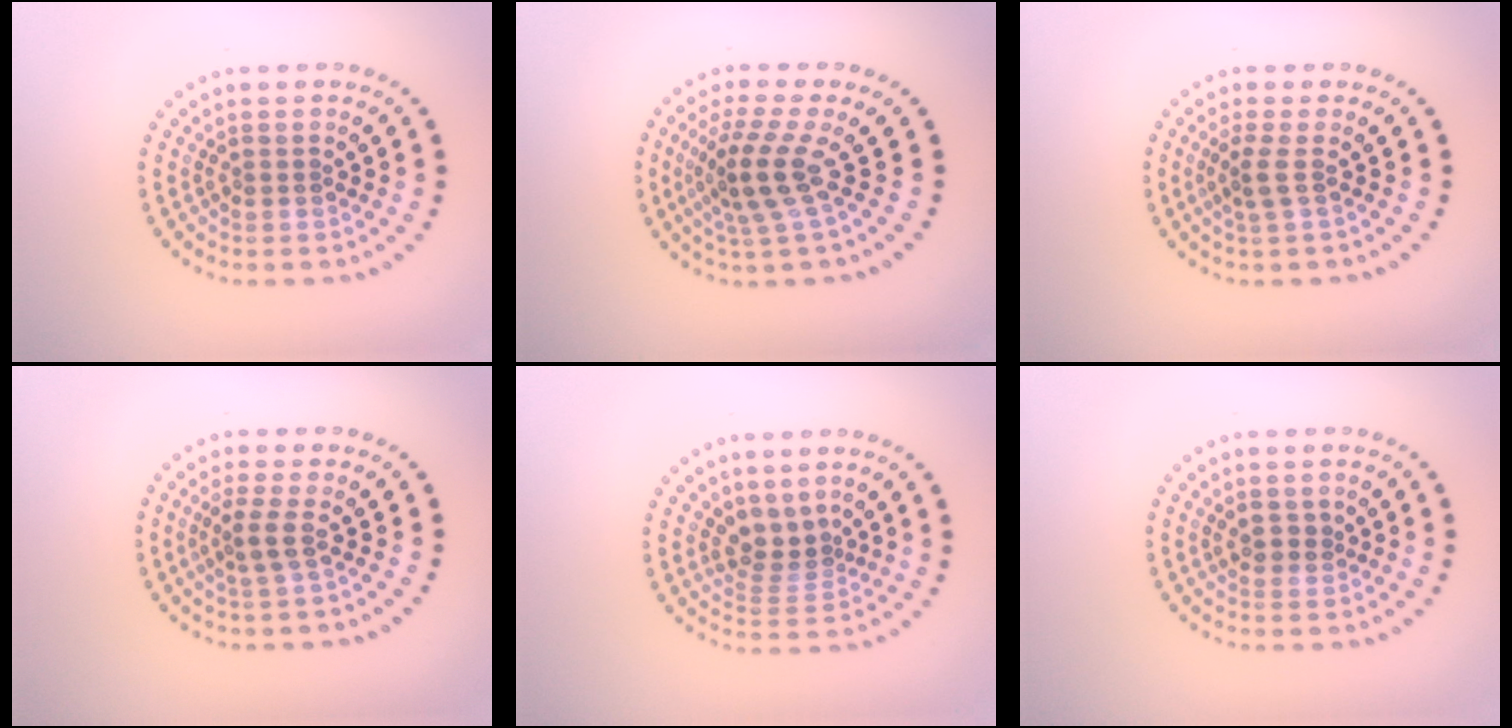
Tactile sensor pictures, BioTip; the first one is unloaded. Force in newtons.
{"total": 3.9, "press": 2.8, "slide": 2.7}
{"total": 1.6, "press": 1.1, "slide": 1.2}
{"total": 1.9, "press": 1.2, "slide": 1.4}
{"total": 2.8, "press": 1.7, "slide": 2.2}
{"total": 1.1, "press": 0.9, "slide": 0.7}